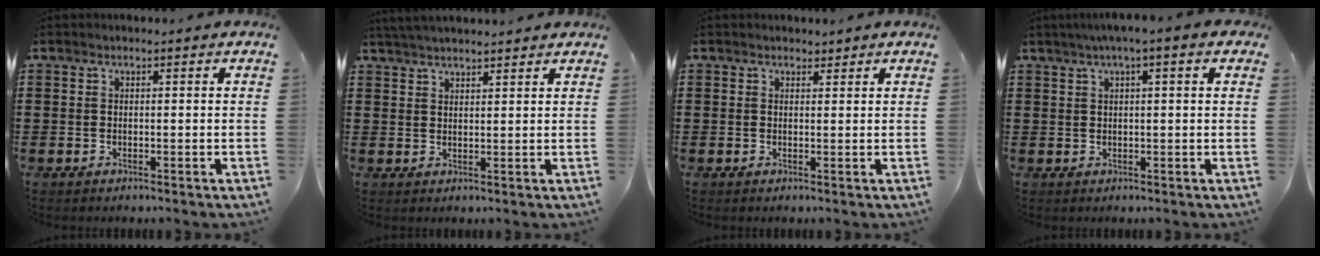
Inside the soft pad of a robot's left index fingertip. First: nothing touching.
{"total": 3.1, "force": [3.0, 0.1, 0.7], "torque": [-0.020, -0.002, 0.059]}
{"total": 1.1, "force": [1.0, 0.5, 0.0], "torque": [-0.004, 0.004, 0.020]}
{"total": 2.9, "force": [1.3, 0.1, 2.6], "torque": [-0.051, 0.003, 0.022]}